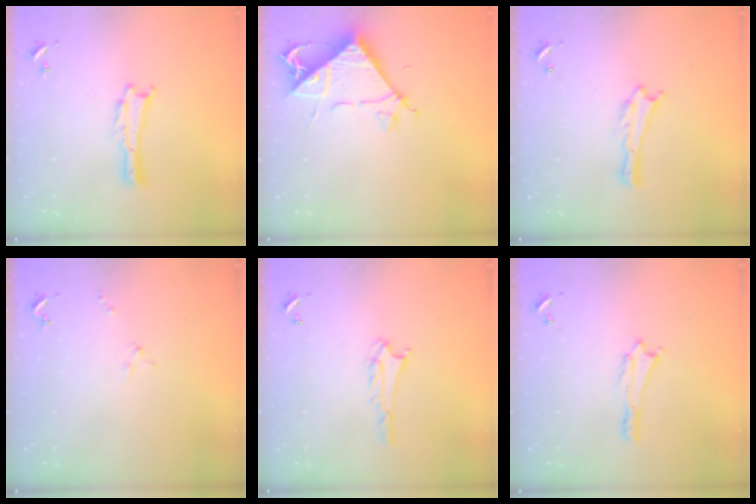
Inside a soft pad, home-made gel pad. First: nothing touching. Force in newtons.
{"total": 7.7, "press": 7.6, "slide": 1.1}
{"total": 0.0}
{"total": 1.3, "press": 1.2, "slide": 0.1}
{"total": 1.6, "press": 1.6, "slide": 0.1}
{"total": 0.0}